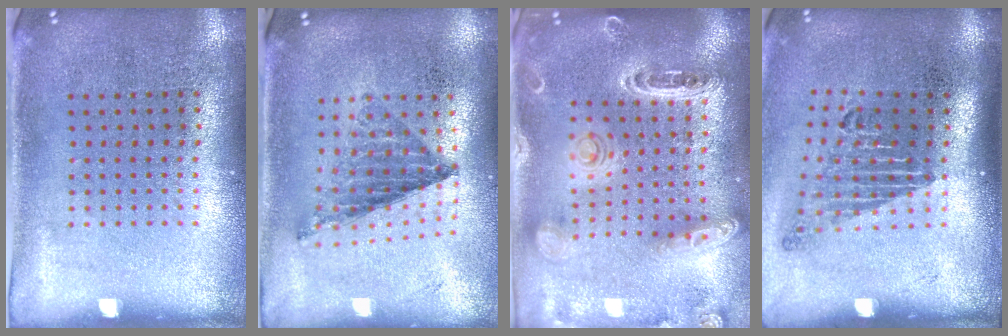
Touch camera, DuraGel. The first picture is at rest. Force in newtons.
{"total": 0.8, "press": 0.8, "slide": 0.0}
{"total": 1.9, "press": 1.9, "slide": 0.4}
{"total": 1.7, "press": 1.2, "slide": 1.2}